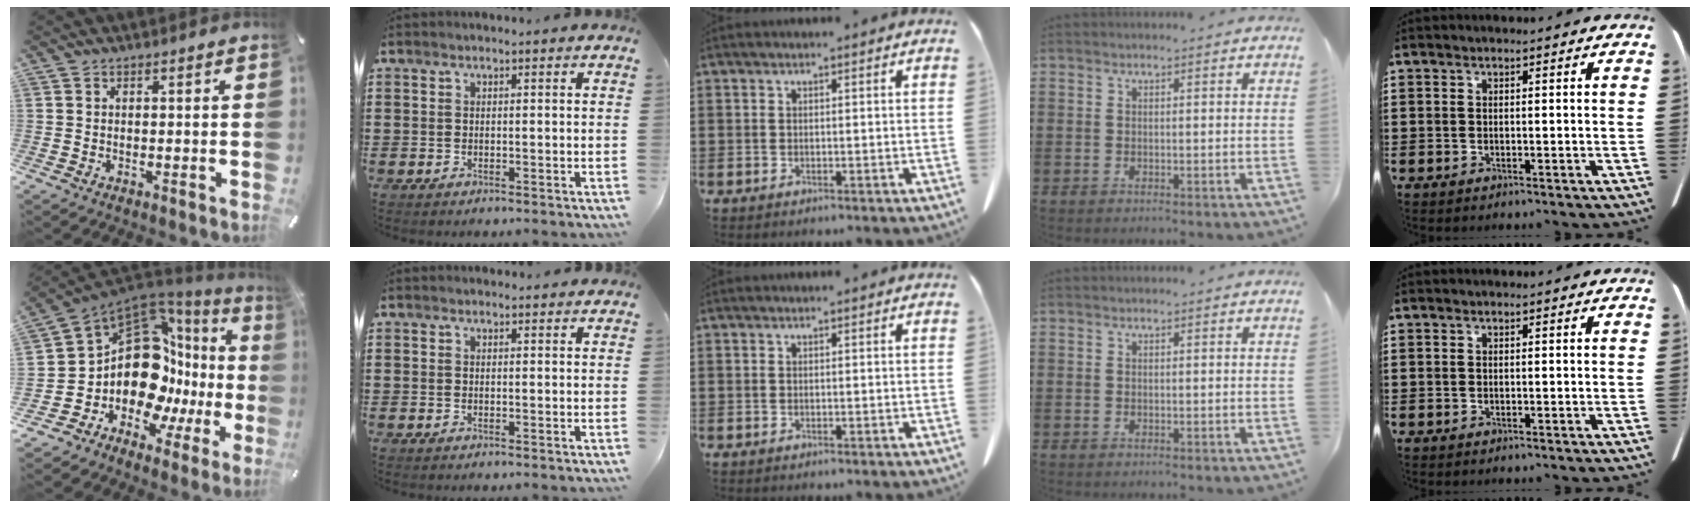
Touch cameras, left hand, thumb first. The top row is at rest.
{"thumb": {"total": 17.5, "force": [1.5, 12.1, 12.6], "torque": [-0.232, -0.086, 0.038]}, "index": {"total": 0.8, "force": [0.8, 0.2, 0.2], "torque": [-0.004, 0.002, 0.015]}}